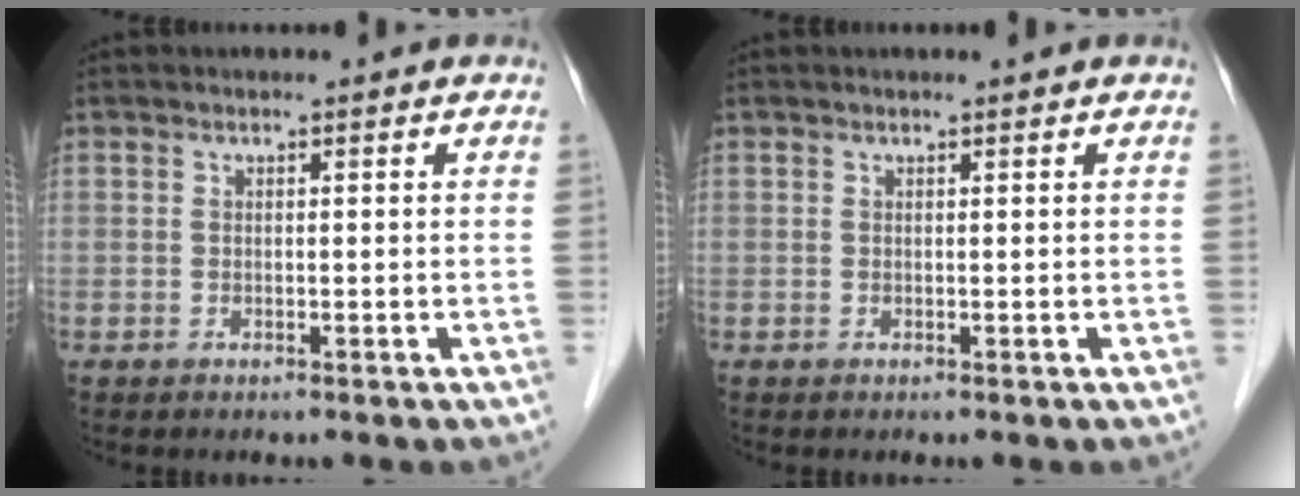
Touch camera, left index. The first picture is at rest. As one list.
[{"total": 0.6, "force": [0.5, 0.0, 0.3], "torque": [-0.005, 0.004, 0.007]}]